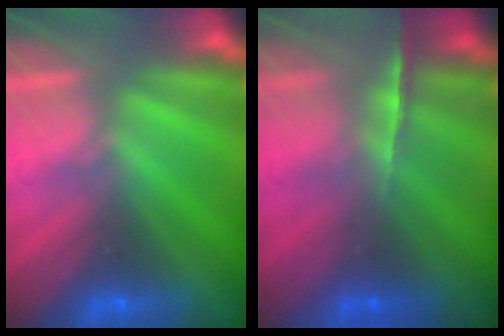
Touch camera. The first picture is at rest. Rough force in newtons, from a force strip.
{"total": 1.7}